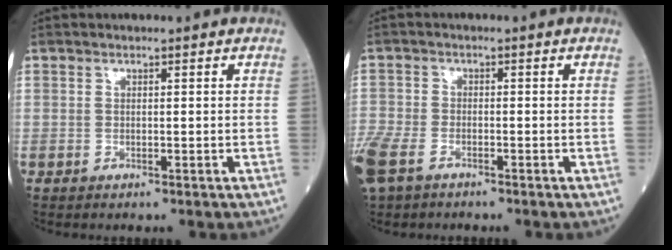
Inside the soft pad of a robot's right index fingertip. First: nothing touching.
{"total": 10.2, "force": [-6.3, 5.7, 5.7], "torque": [-0.168, -0.012, -0.115]}